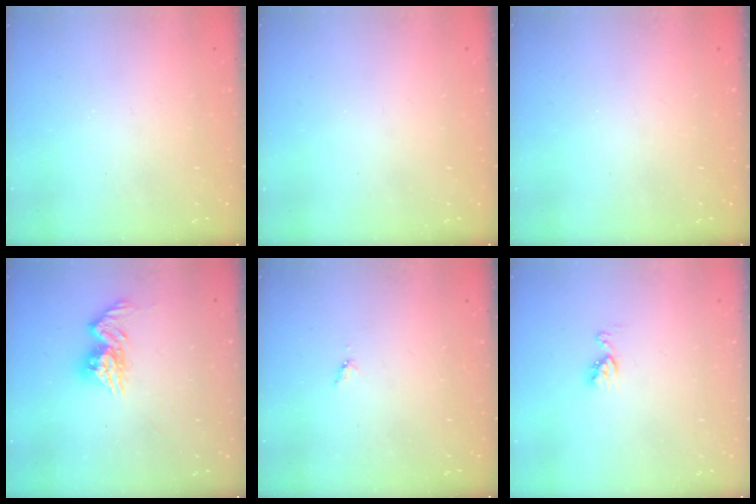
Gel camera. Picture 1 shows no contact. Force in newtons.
{"total": 0.0}
{"total": 0.0}
{"total": 11.0, "press": 11.0, "slide": 1.0}
{"total": 3.8, "press": 3.7, "slide": 0.5}
{"total": 6.7, "press": 6.6, "slide": 0.6}